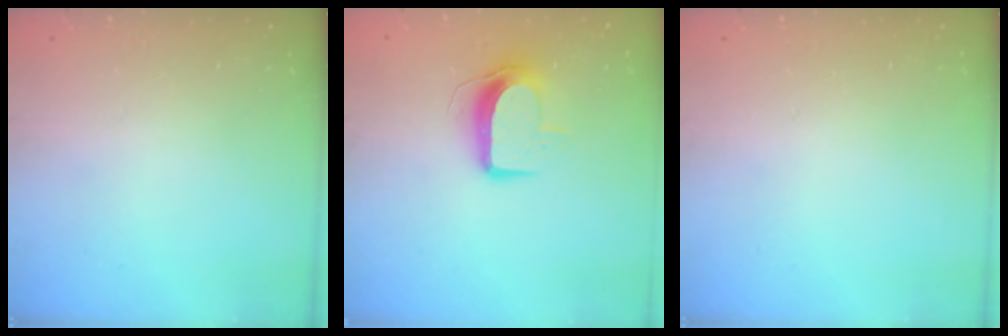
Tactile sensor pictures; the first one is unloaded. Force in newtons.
{"total": 9.2, "press": 9.1, "slide": 0.5}
{"total": 0.0}